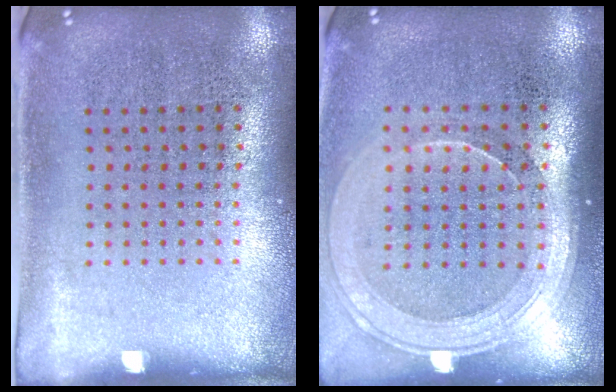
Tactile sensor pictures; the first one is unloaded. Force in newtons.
{"total": 1.8, "press": 1.6, "slide": 0.8}